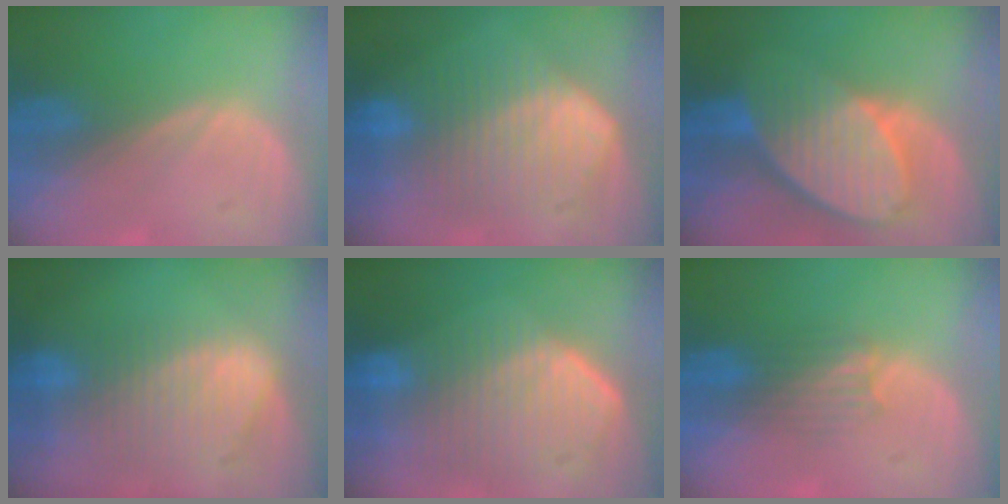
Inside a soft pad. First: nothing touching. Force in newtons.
{"total": 10.5, "press": 10.4, "slide": 0.6}
{"total": 10.3, "press": 9.0, "slide": 5.0}
{"total": 9.3, "press": 8.1, "slide": 4.5}
{"total": 10.8, "press": 9.5, "slide": 5.2}
{"total": 3.2, "press": 3.2, "slide": 0.2}